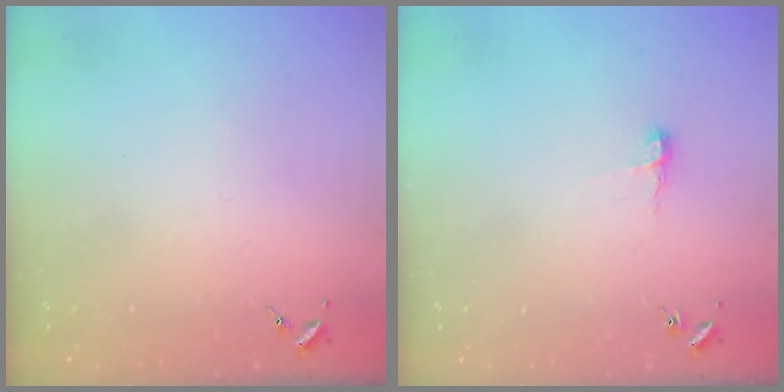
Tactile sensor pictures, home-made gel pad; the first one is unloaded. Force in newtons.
{"total": 5.7, "press": 5.6, "slide": 0.6}